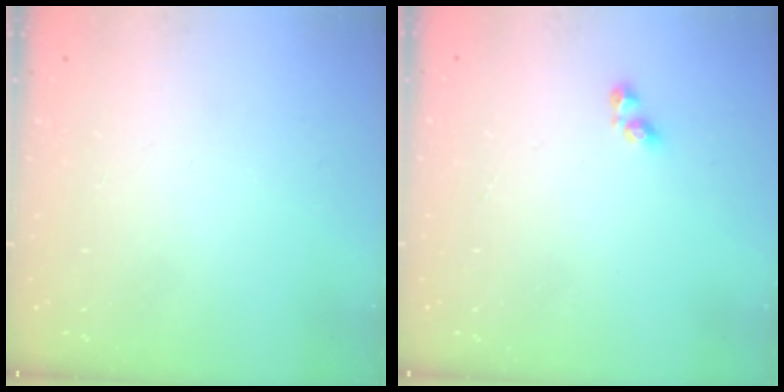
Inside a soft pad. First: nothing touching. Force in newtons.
{"total": 2.9, "press": 2.9, "slide": 0.4}